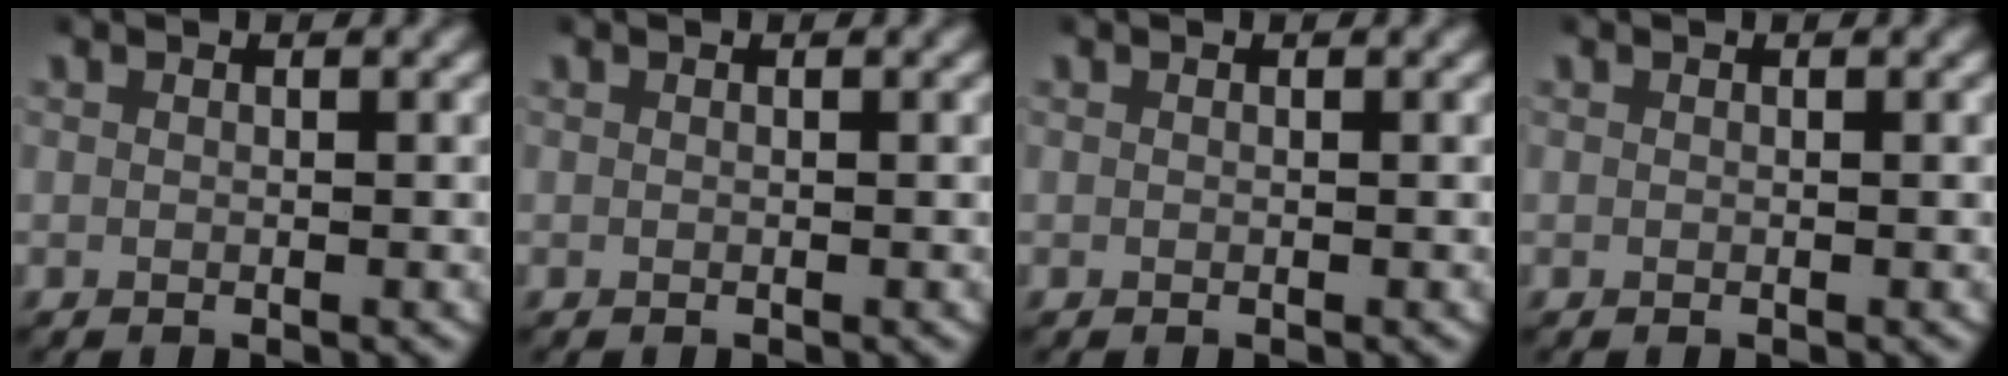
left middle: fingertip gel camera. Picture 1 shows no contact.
{"total": 0.0}
{"total": 0.0}
{"total": 0.0}